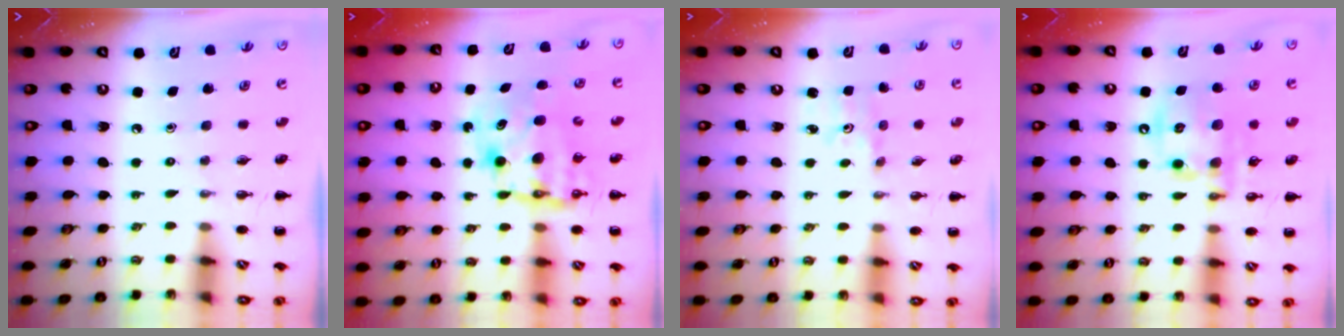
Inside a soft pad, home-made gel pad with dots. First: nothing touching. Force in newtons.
{"total": 9.8, "press": 9.5, "slide": 2.5}
{"total": 1.6, "press": 1.6, "slide": 0.4}
{"total": 13.8, "press": 13.5, "slide": 3.1}